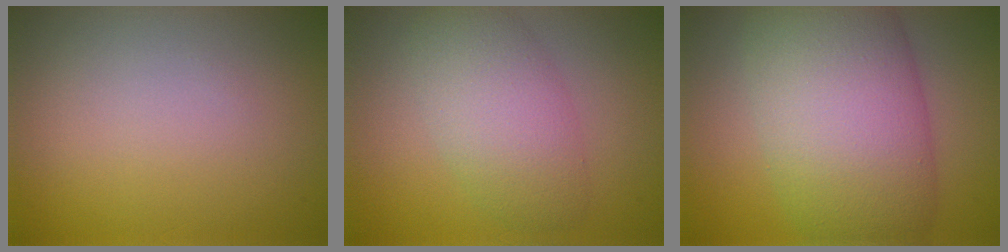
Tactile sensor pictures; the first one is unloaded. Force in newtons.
{"total": 5.1, "press": 5.1, "slide": 0.2}
{"total": 12.0, "press": 12.0, "slide": 0.3}